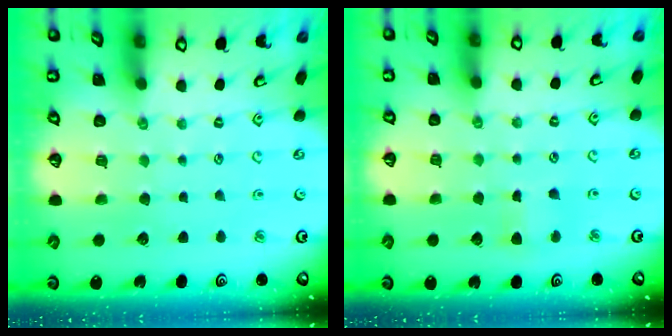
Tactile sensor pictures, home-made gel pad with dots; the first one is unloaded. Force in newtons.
{"total": 3.8, "press": 3.7, "slide": 0.6}